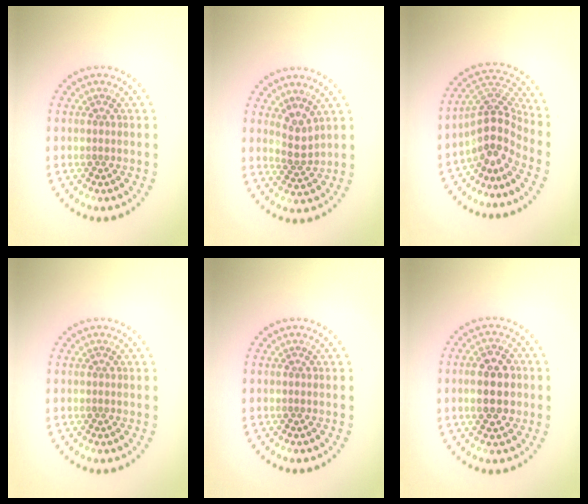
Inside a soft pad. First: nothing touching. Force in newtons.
{"total": 1.8, "press": 1.4, "slide": 1.0}
{"total": 3.9, "press": 2.8, "slide": 2.8}
{"total": 0.0}
{"total": 0.0}
{"total": 4.6, "press": 4.6, "slide": 0.2}